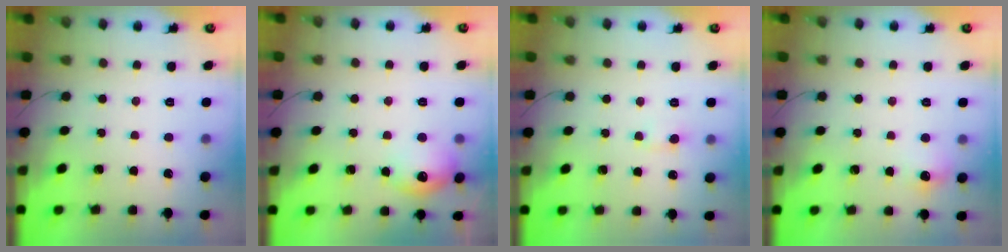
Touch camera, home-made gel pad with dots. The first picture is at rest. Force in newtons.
{"total": 11.8, "press": 11.8, "slide": 0.6}
{"total": 2.3, "press": 2.0, "slide": 1.3}
{"total": 6.4, "press": 6.4, "slide": 0.9}